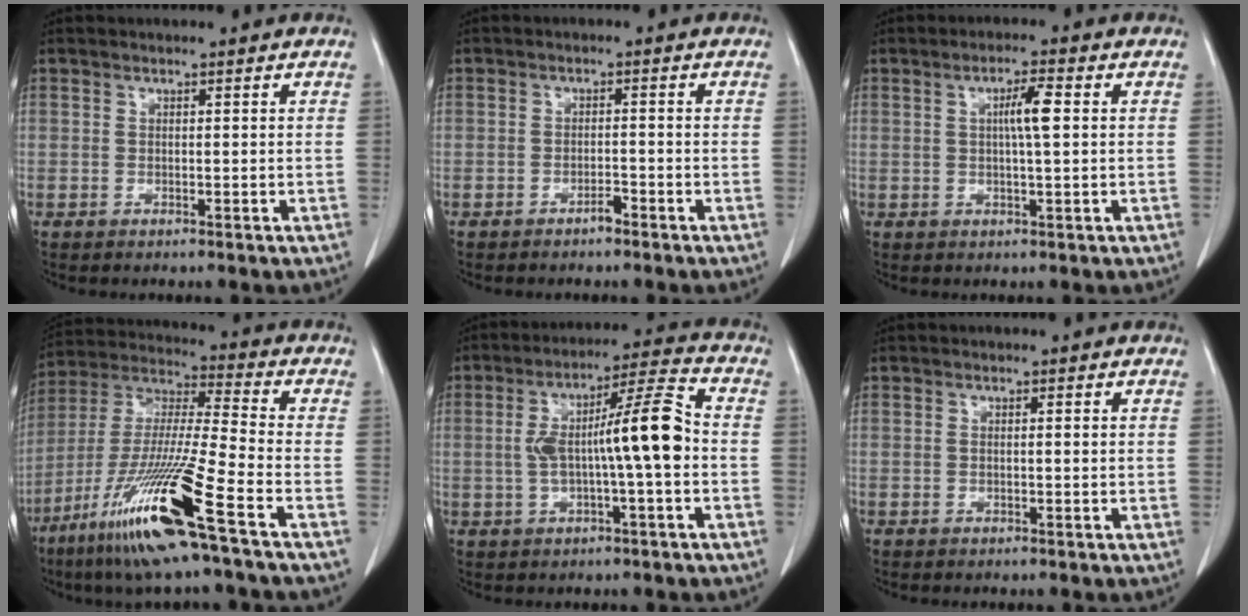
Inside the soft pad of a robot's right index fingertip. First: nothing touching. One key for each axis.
{"total": 1.6, "fx": -1.3, "fy": 0.4, "fz": 0.8, "tx": -0.012, "ty": 0.002, "tz": -0.020}
{"total": 4.8, "fx": 0.8, "fy": 0.2, "fz": 4.8, "tx": -0.085, "ty": 0.003, "tz": 0.013}
{"total": 18.6, "fx": -9.8, "fy": -0.5, "fz": 15.8, "tx": -0.346, "ty": -0.050, "tz": -0.193}
{"total": 11.4, "fx": -0.7, "fy": 0.7, "fz": 11.4, "tx": -0.196, "ty": 0.026, "tz": -0.015}
{"total": 0.8, "fx": 0.0, "fy": 0.2, "fz": 0.8, "tx": -0.017, "ty": 0.004, "tz": 0.003}